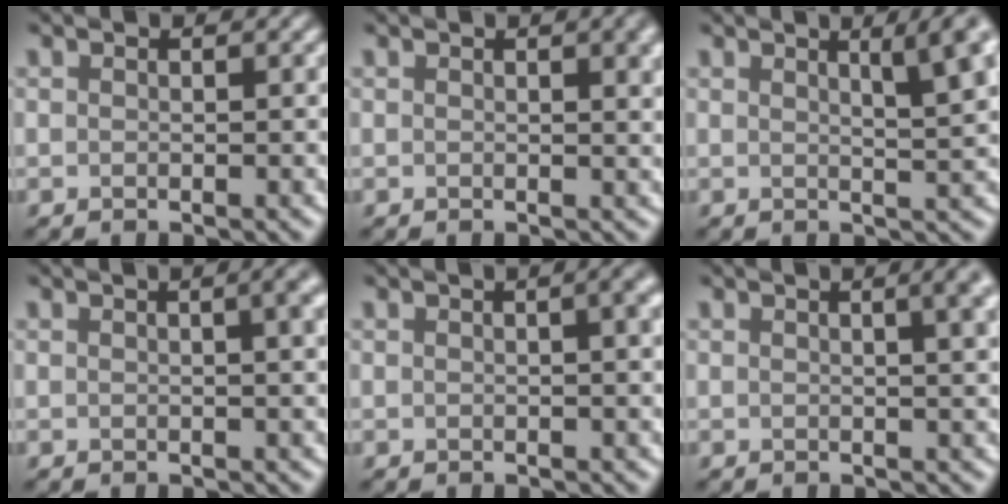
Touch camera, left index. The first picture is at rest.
{"total": 3.1, "force": [1.2, 1.1, 2.7], "torque": [-0.021, 0.004, 0.015]}
{"total": 6.6, "force": [3.0, 2.0, 5.5], "torque": [-0.035, 0.023, 0.029]}
{"total": 5.0, "force": [1.5, 2.2, 4.2], "torque": [-0.021, 0.027, -0.001]}
{"total": 4.1, "force": [1.1, 1.7, 3.6], "torque": [-0.022, 0.015, 0.003]}
{"total": 5.4, "force": [2.0, 2.4, 4.4], "torque": [-0.021, 0.030, -0.001]}